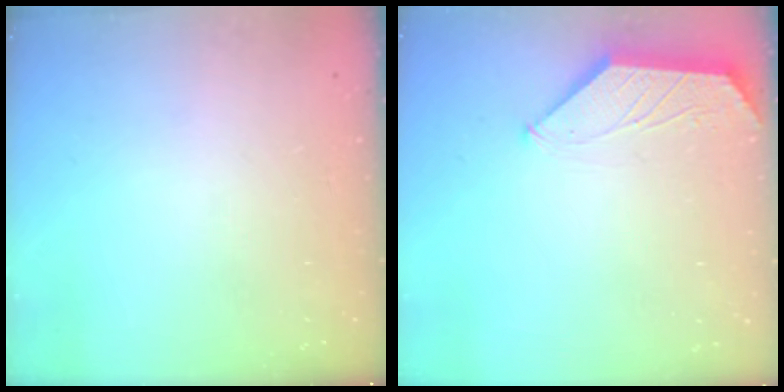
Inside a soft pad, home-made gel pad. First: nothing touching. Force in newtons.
{"total": 1.3, "press": 1.2, "slide": 0.3}